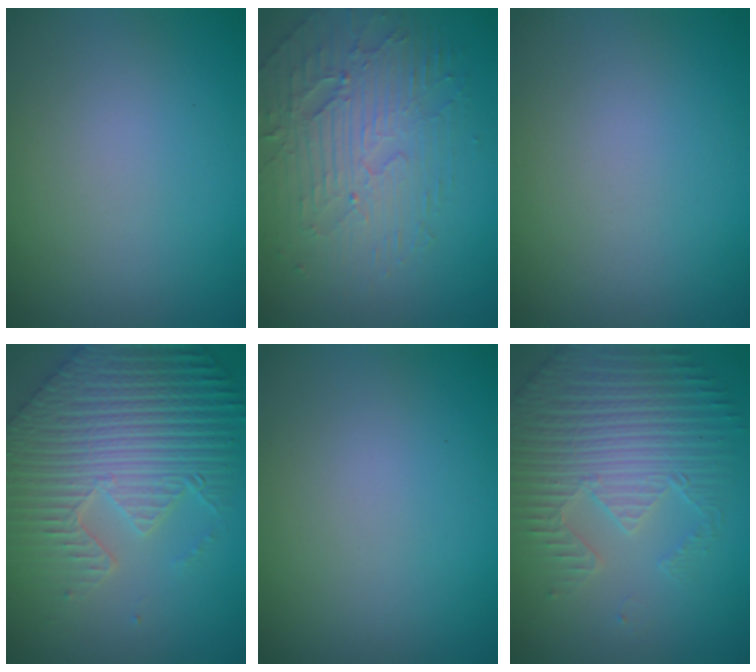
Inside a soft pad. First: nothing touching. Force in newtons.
{"total": 4.5, "press": 3.9, "slide": 2.3}
{"total": 0.0}
{"total": 9.4, "press": 6.5, "slide": 6.8}
{"total": 0.0}
{"total": 5.0, "press": 4.6, "slide": 1.9}